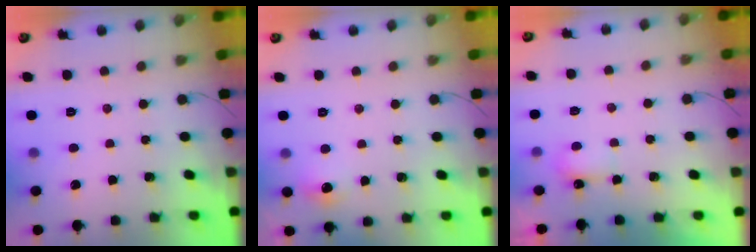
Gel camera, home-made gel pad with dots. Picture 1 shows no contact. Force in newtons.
{"total": 12.5, "press": 5.7, "slide": 11.1}
{"total": 4.5, "press": 4.4, "slide": 0.7}